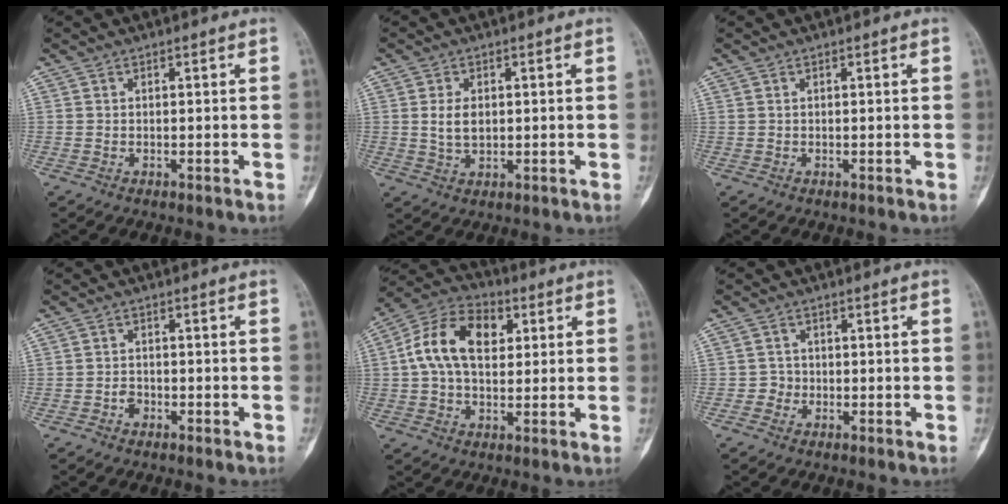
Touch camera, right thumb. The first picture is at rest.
{"total": 5.0, "force": [0.7, 3.1, 3.8], "torque": [-0.068, -0.006, 0.019]}
{"total": 0.0}
{"total": 1.5, "force": [-0.9, 1.1, 0.6], "torque": [-0.004, 0.007, -0.018]}
{"total": 13.8, "force": [2.8, 8.9, 10.2], "torque": [-0.169, 0.019, 0.041]}
{"total": 1.8, "force": [-0.7, 1.6, 0.1], "torque": [0.011, 0.010, -0.019]}